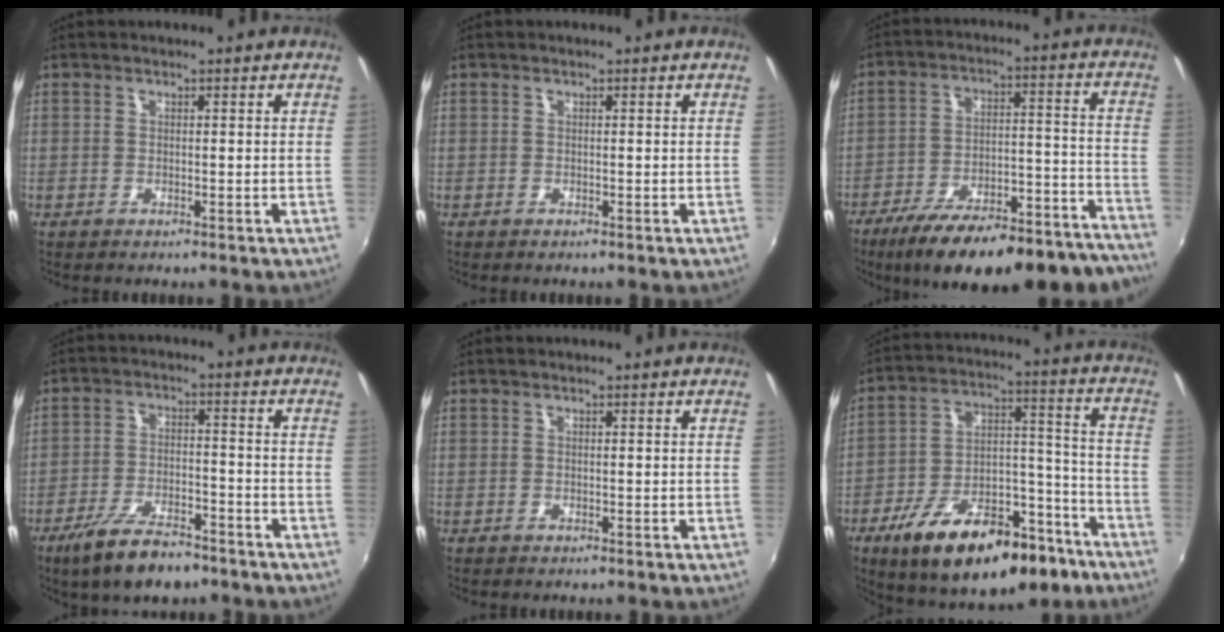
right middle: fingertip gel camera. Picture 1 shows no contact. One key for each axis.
{"total": 0.0}
{"total": 27.3, "fx": -22.9, "fy": 7.1, "fz": 13.1, "tx": -0.206, "ty": -0.015, "tz": -0.305}
{"total": 10.8, "fx": -8.0, "fy": 3.5, "fz": 6.4, "tx": -0.141, "ty": -0.016, "tz": -0.136}
{"total": 0.0}
{"total": 23.4, "fx": -14.6, "fy": 10.8, "fz": 14.9, "tx": -0.249, "ty": 0.009, "tz": -0.208}